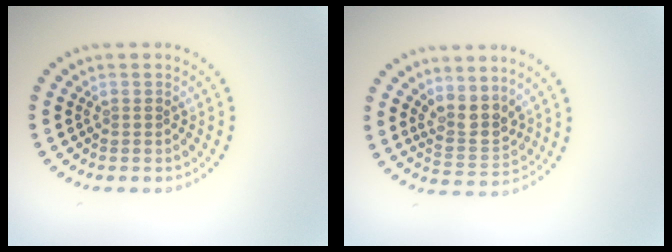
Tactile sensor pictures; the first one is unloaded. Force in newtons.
{"total": 3.2, "press": 2.8, "slide": 1.6}